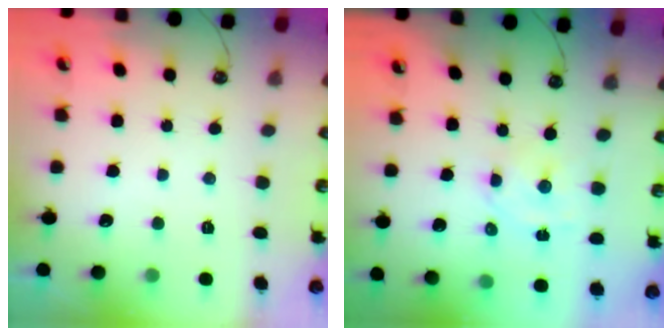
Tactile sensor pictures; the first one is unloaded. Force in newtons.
{"total": 3.0, "press": 3.0, "slide": 0.3}